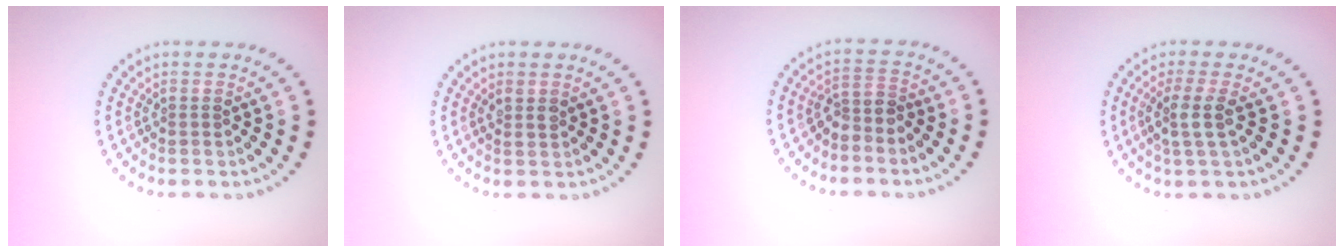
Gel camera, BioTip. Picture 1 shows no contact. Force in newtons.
{"total": 1.0, "press": 0.9, "slide": 0.5}
{"total": 2.2, "press": 1.6, "slide": 1.5}
{"total": 2.4, "press": 2.0, "slide": 1.4}